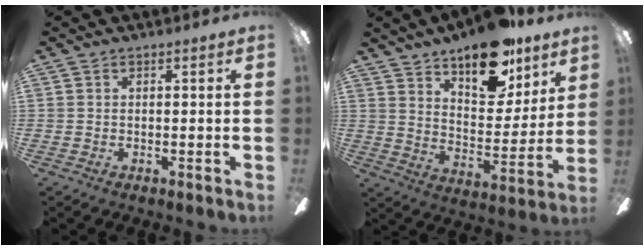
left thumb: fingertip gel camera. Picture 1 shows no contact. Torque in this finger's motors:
{"motor_torque": [0.58, 0.66, 1.37, -1.40, 0.08]}